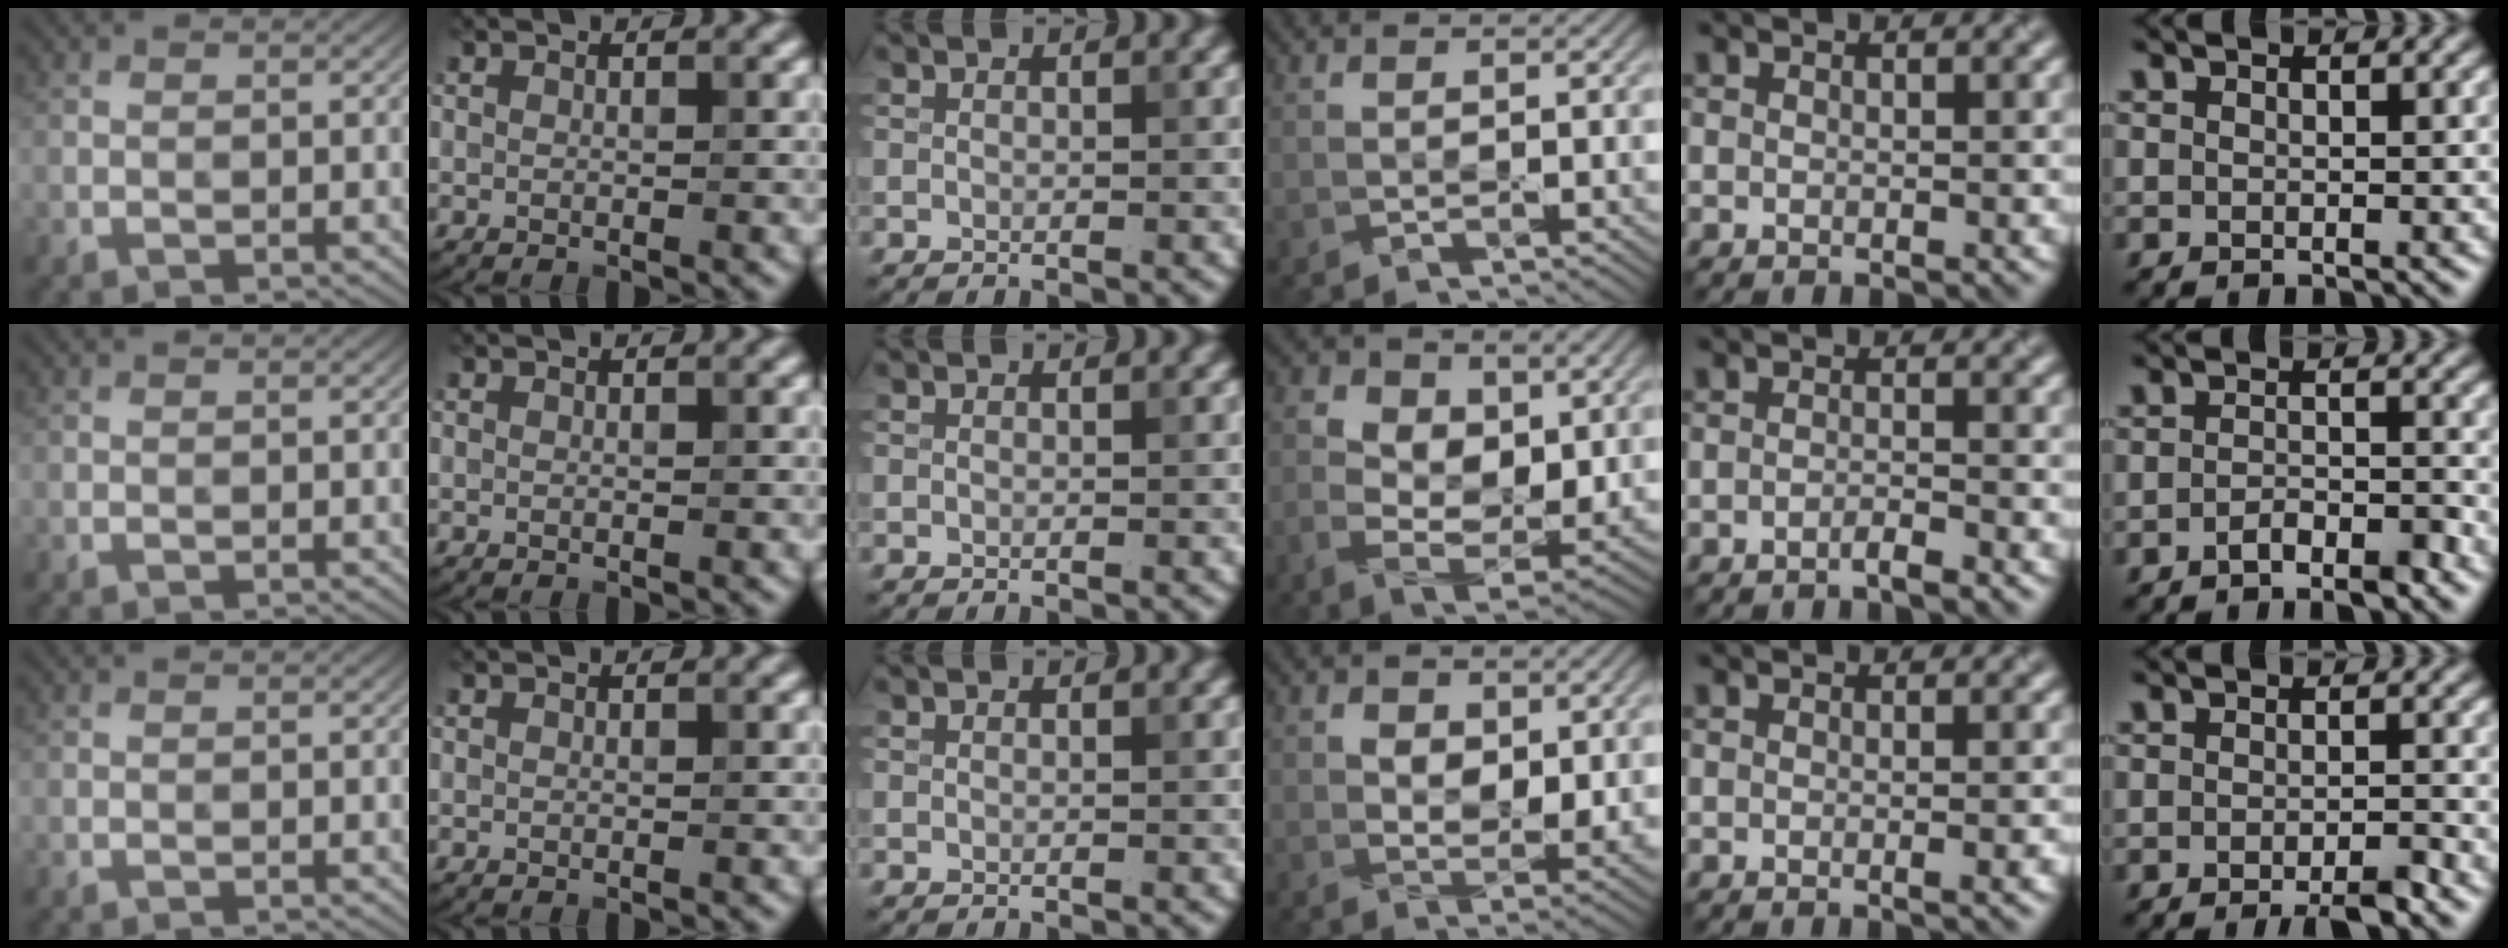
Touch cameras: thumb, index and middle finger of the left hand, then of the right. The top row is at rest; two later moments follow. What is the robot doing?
{"motion": "squeeze", "object": "air blower"}